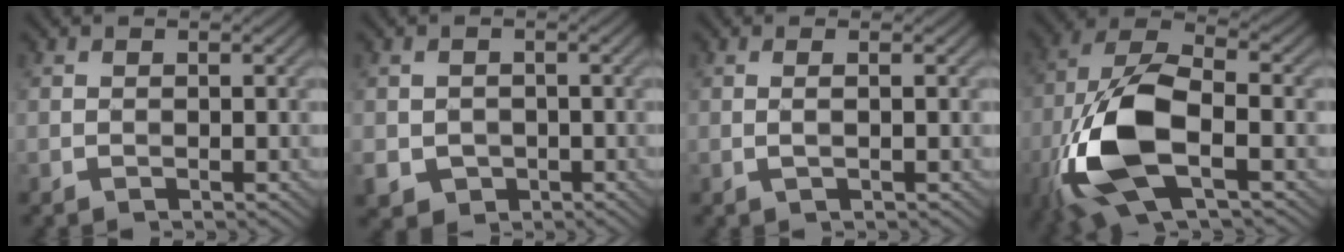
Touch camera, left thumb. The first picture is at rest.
{"total": 3.2, "force": [-1.1, 2.8, 1.0], "torque": [-0.036, -0.015, -0.018]}
{"total": 1.0, "force": [0.0, -0.2, 1.0], "torque": [-0.022, 0.003, -0.001]}
{"total": 13.8, "force": [-4.7, 6.0, 11.5], "torque": [-0.274, -0.009, -0.098]}